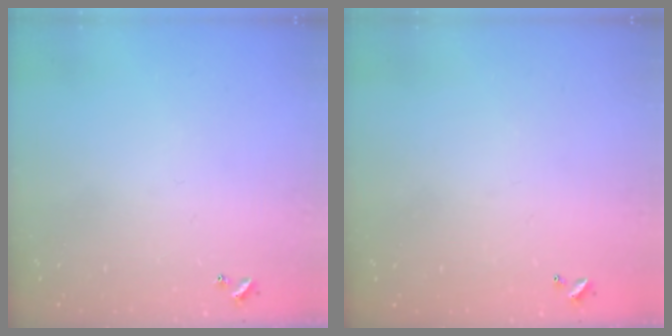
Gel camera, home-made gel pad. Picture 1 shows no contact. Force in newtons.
{"total": 2.9, "press": 2.9, "slide": 0.1}